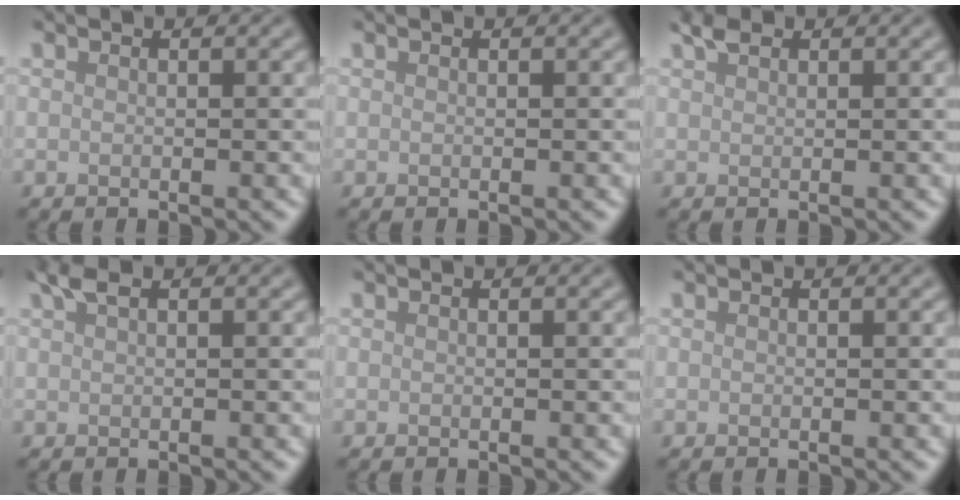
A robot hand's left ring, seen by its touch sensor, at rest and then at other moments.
{"total": 0.0}
{"total": 1.5, "force": [1.1, 0.6, 0.7], "torque": [-0.015, 0.004, 0.022]}
{"total": 1.6, "force": [1.0, 0.5, 1.2], "torque": [-0.023, 0.005, 0.019]}
{"total": 0.0}
{"total": 0.0}